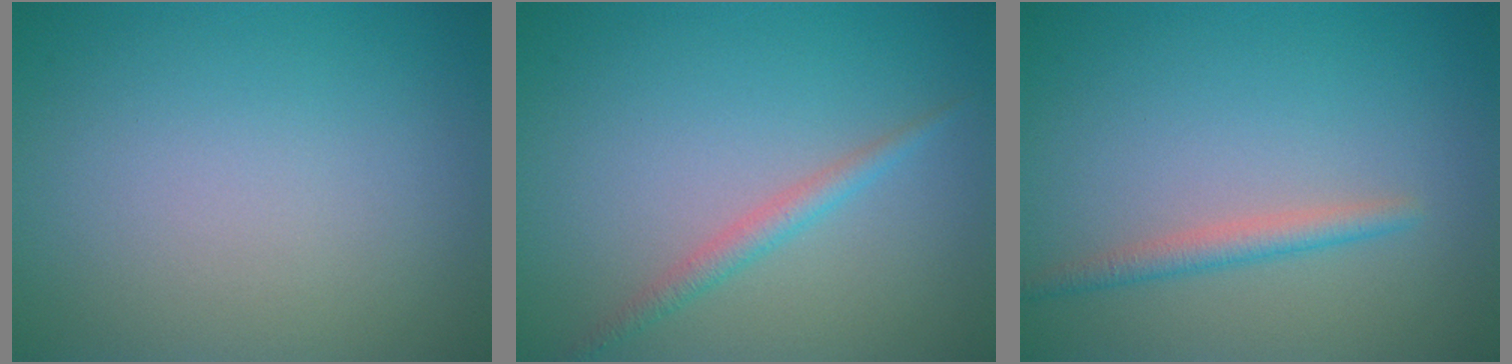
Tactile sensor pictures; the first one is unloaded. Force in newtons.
{"total": 1.6, "press": 1.6, "slide": 0.0}
{"total": 1.9, "press": 1.9, "slide": 0.0}